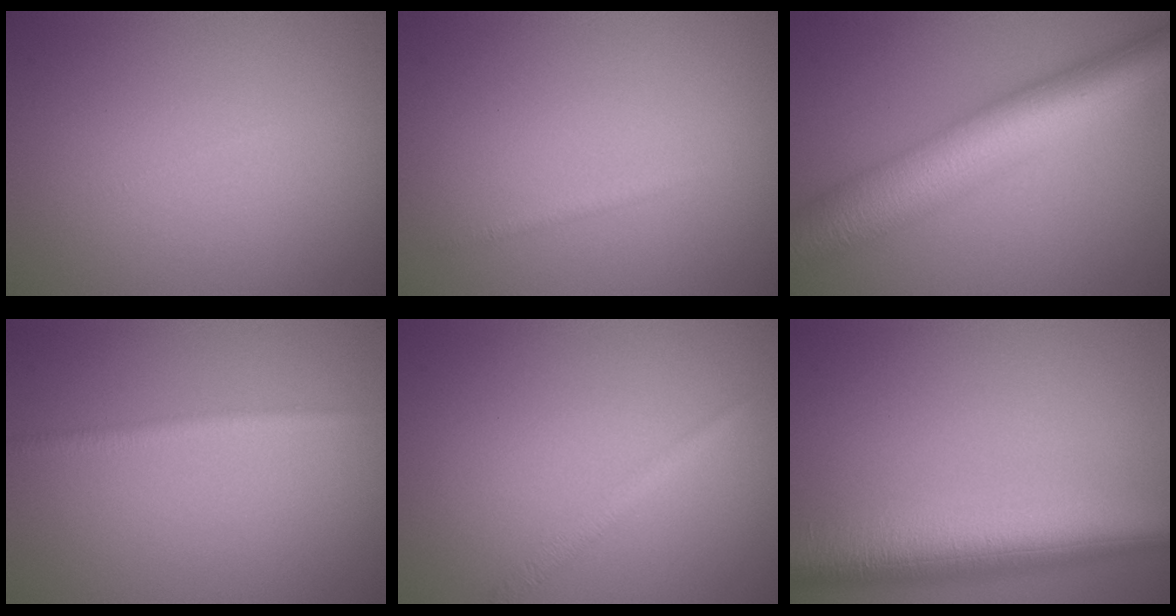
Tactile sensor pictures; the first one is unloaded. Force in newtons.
{"total": 0.6, "press": 0.6, "slide": 0.0}
{"total": 10.0, "press": 10.0, "slide": 0.3}
{"total": 1.3, "press": 1.3, "slide": 0.1}
{"total": 1.2, "press": 1.2, "slide": 0.0}
{"total": 9.3, "press": 9.3, "slide": 0.4}